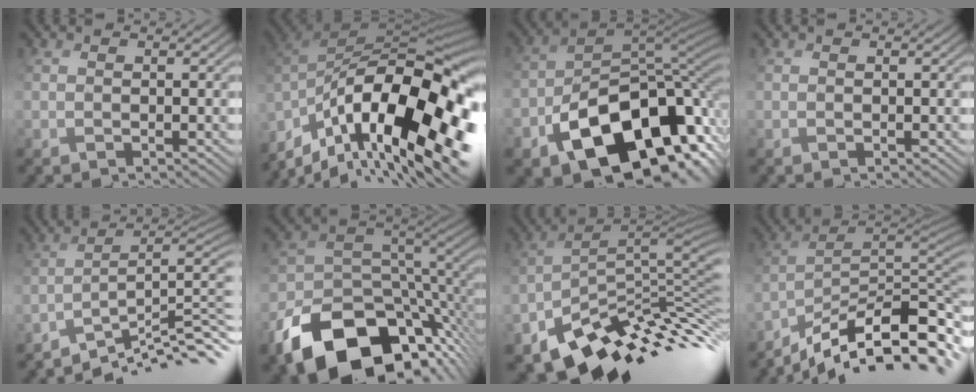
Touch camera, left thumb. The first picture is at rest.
{"total": 18.5, "force": [-9.5, 7.5, 14.0], "torque": [-0.268, -0.002, -0.155]}
{"total": 16.0, "force": [-8.0, 9.5, 10.0], "torque": [-0.153, -0.033, -0.124]}
{"total": 0.0}
{"total": 9.4, "force": [-6.8, 1.6, 6.3], "torque": [-0.088, 0.006, -0.107]}
{"total": 16.4, "force": [-9.4, 10.2, 8.9], "torque": [-0.196, -0.037, -0.139]}
{"total": 12.5, "force": [-7.0, 5.3, 8.9], "torque": [-0.159, -0.011, -0.110]}
{"total": 13.7, "force": [-10.8, 3.1, 7.9], "torque": [-0.136, 0.010, -0.171]}